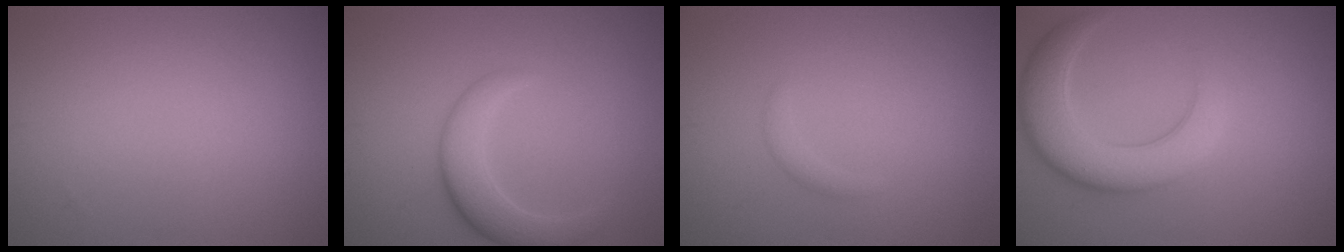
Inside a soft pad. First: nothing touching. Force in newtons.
{"total": 3.5, "press": 3.5, "slide": 0.1}
{"total": 0.9, "press": 0.9, "slide": 0.2}
{"total": 5.9, "press": 5.9, "slide": 0.3}